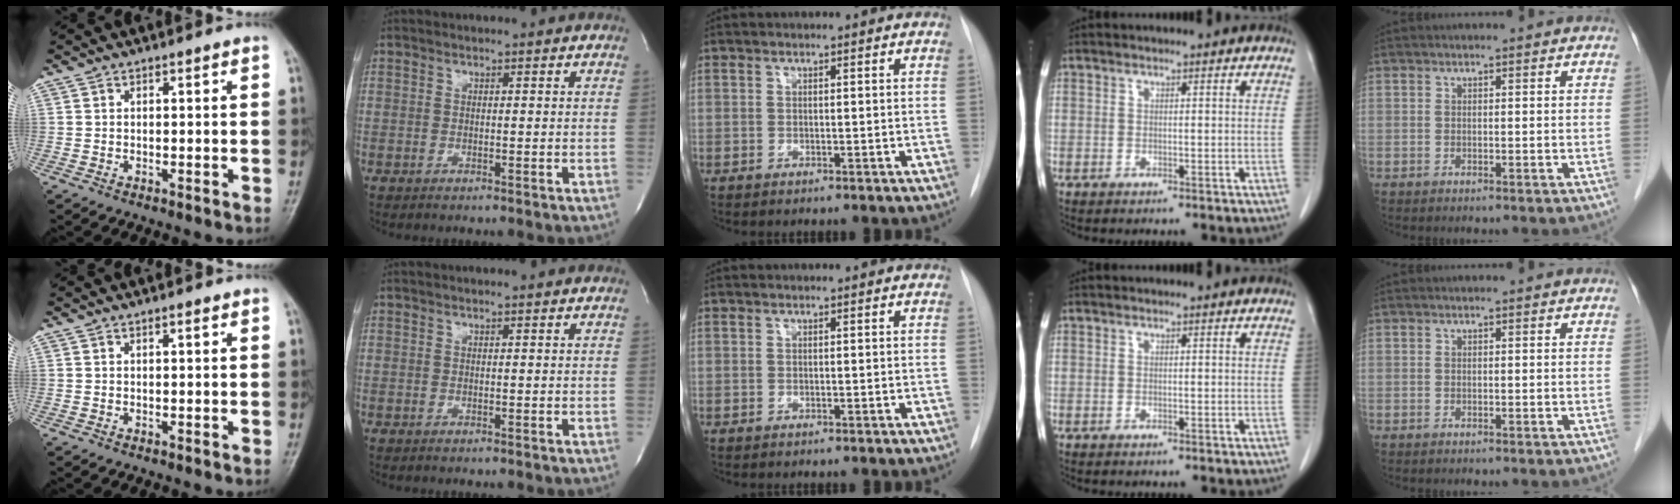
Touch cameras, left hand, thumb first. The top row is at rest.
{"thumb": {"total": 0.6, "force": [0.4, 0.1, 0.5], "torque": [-0.008, 0.000, 0.004]}, "index": {"total": 0.6, "force": [0.5, 0.0, 0.2], "torque": [-0.008, 0.005, 0.008]}}